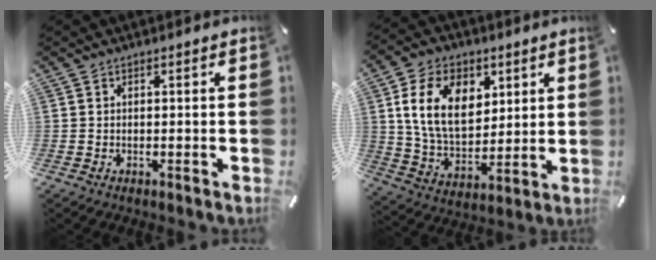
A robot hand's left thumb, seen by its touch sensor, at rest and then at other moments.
{"total": 15.5, "force": [5.5, 10.7, 9.6], "torque": [-0.187, -0.004, 0.100]}